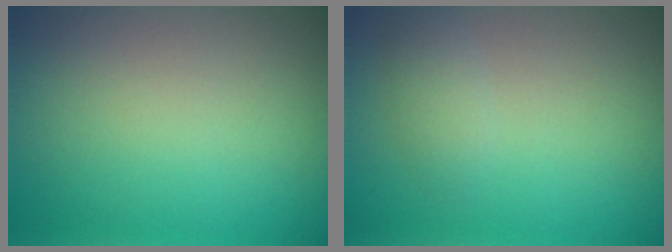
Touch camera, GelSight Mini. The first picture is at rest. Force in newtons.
{"total": 1.5, "press": 1.5, "slide": 0.1}